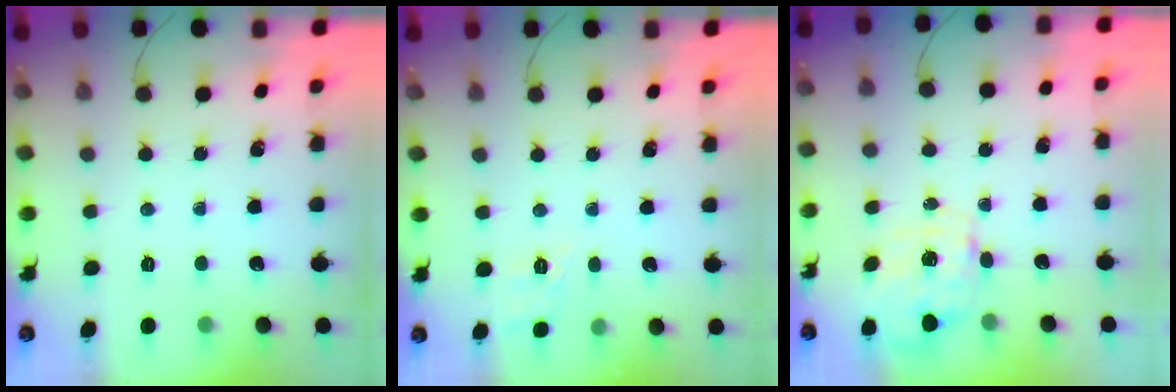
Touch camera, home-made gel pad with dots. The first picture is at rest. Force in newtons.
{"total": 2.9, "press": 2.3, "slide": 1.8}
{"total": 2.8, "press": 2.6, "slide": 0.9}